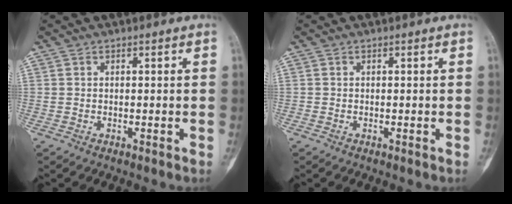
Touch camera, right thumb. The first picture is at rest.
{"total": 0.0}